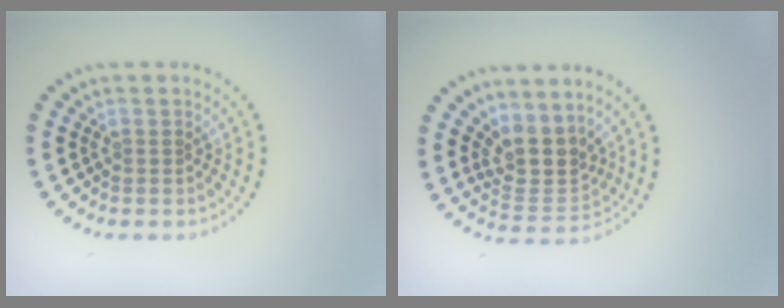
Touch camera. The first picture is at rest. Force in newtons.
{"total": 3.9, "press": 3.0, "slide": 2.4}